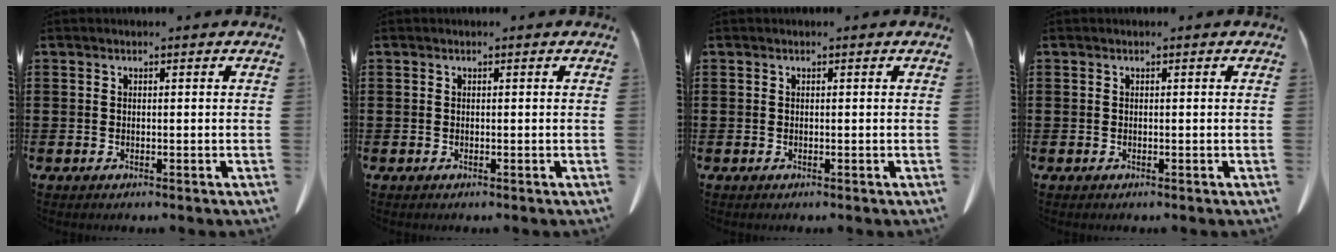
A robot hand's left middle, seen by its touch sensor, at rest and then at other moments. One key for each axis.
{"total": 0.0}
{"total": 0.0}
{"total": 0.0}